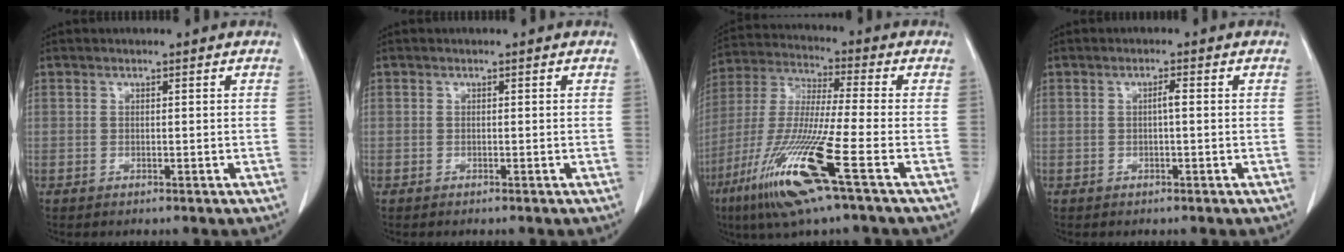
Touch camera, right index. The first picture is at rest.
{"total": 0.0}
{"total": 16.2, "force": [-7.6, -0.2, 14.3], "torque": [-0.311, -0.038, -0.150]}
{"total": 1.2, "force": [0.0, 0.1, 1.2], "torque": [-0.022, 0.003, 0.000]}